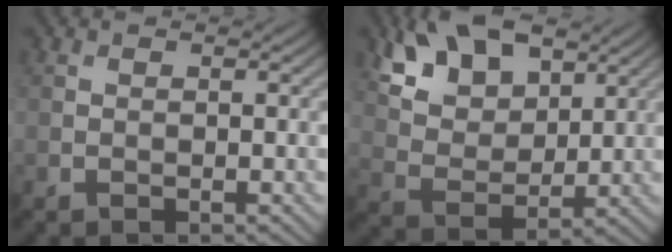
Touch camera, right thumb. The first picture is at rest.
{"total": 11.2, "force": [7.0, 5.9, 6.5], "torque": [-0.151, 0.005, 0.122]}